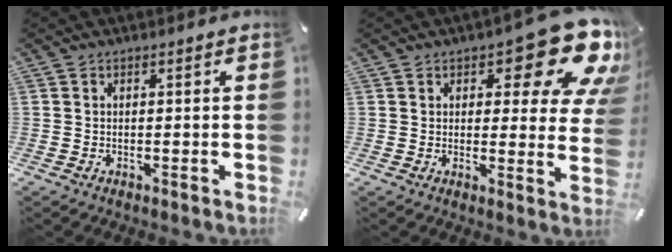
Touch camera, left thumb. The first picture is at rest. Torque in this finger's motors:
{"motor_torque": [2.50, 2.51, 1.40, -1.37, 0.09]}